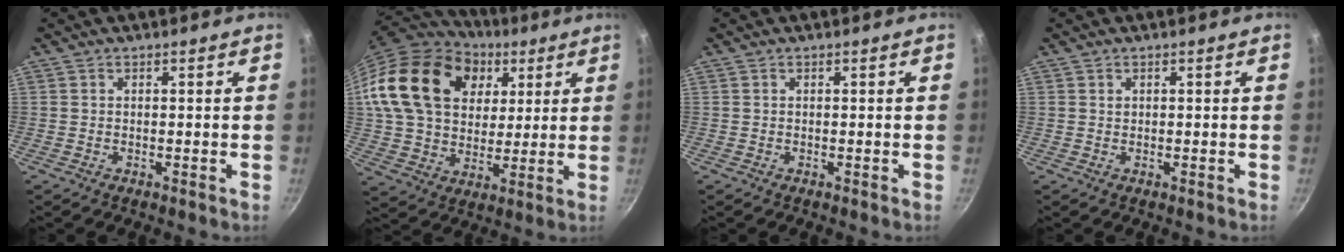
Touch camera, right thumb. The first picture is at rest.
{"total": 24.0, "force": [8.1, 17.7, 14.1], "torque": [-0.228, 0.001, 0.140]}
{"total": 0.0}
{"total": 0.5, "force": [0.2, 0.5, 0.2], "torque": [-0.003, 0.000, 0.003]}